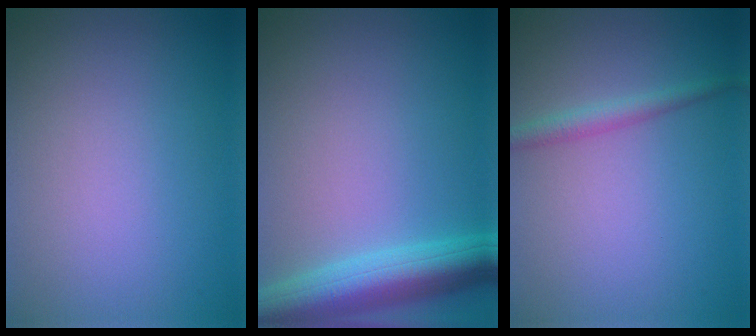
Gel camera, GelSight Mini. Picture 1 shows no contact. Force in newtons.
{"total": 6.6, "press": 6.6, "slide": 0.3}
{"total": 1.8, "press": 1.8, "slide": 0.0}